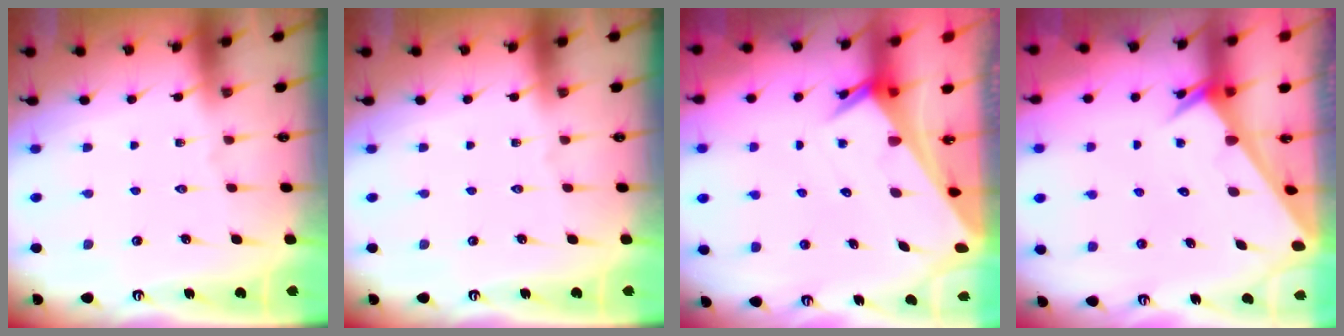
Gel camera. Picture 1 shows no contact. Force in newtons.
{"total": 0.0}
{"total": 3.6, "press": 3.6, "slide": 0.3}
{"total": 2.4, "press": 2.4, "slide": 0.1}